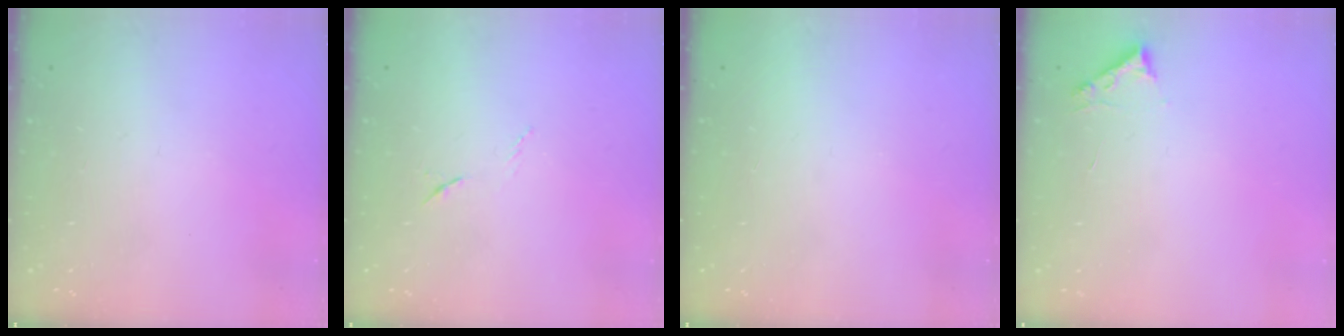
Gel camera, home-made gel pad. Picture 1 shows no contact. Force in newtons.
{"total": 6.2, "press": 6.1, "slide": 0.9}
{"total": 1.6, "press": 1.5, "slide": 0.1}
{"total": 2.7, "press": 2.7, "slide": 0.3}